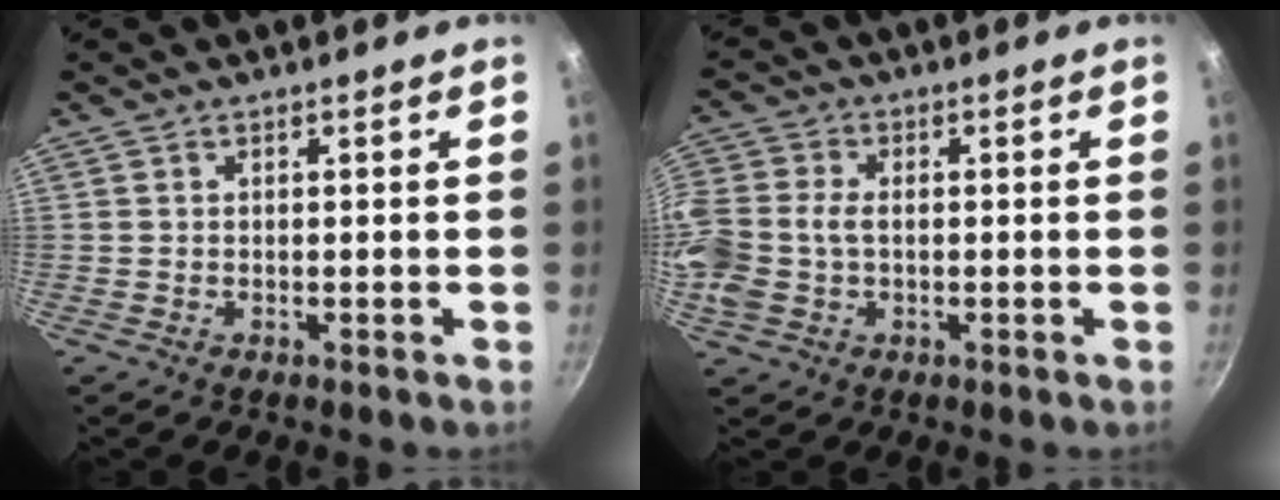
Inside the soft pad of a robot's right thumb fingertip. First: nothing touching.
{"total": 12.4, "force": [-0.5, 9.4, 8.0], "torque": [-0.198, 0.017, -0.018]}